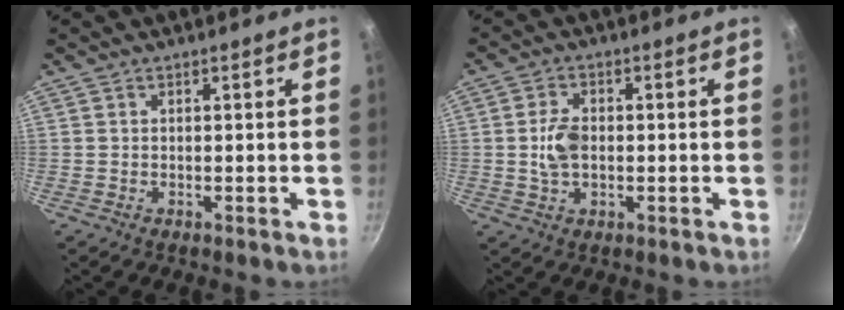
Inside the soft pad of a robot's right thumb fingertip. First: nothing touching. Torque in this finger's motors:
{"motor_torque": [-0.20, 0.48, 0.35, 0.39, 0.19]}